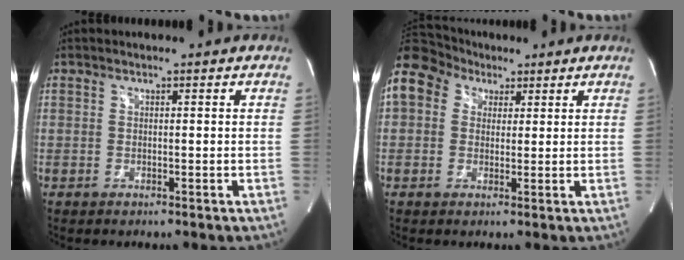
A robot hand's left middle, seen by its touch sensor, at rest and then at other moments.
{"total": 15.7, "force": [7.7, 12.0, 6.5], "torque": [-0.197, 0.092, 0.150]}